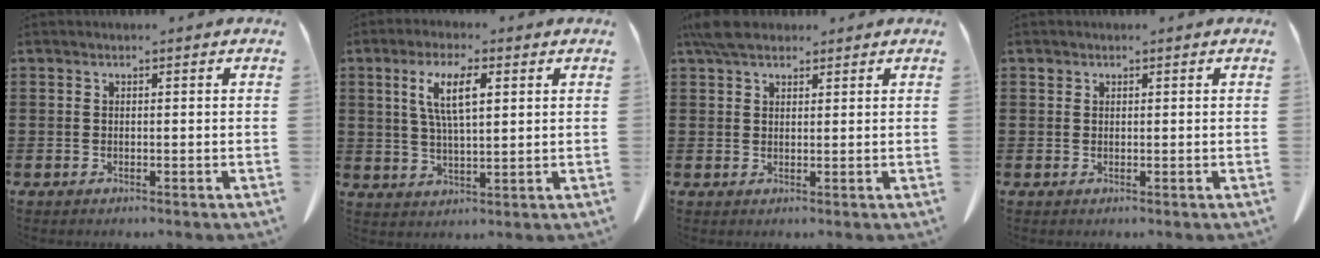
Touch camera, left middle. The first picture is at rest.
{"total": 7.1, "force": [2.5, 2.1, 6.4], "torque": [-0.132, 0.008, 0.042]}
{"total": 4.6, "force": [3.7, 1.6, 2.3], "torque": [-0.054, 0.000, 0.071]}
{"total": 0.6, "force": [0.4, 0.5, 0.1], "torque": [-0.005, 0.001, 0.008]}